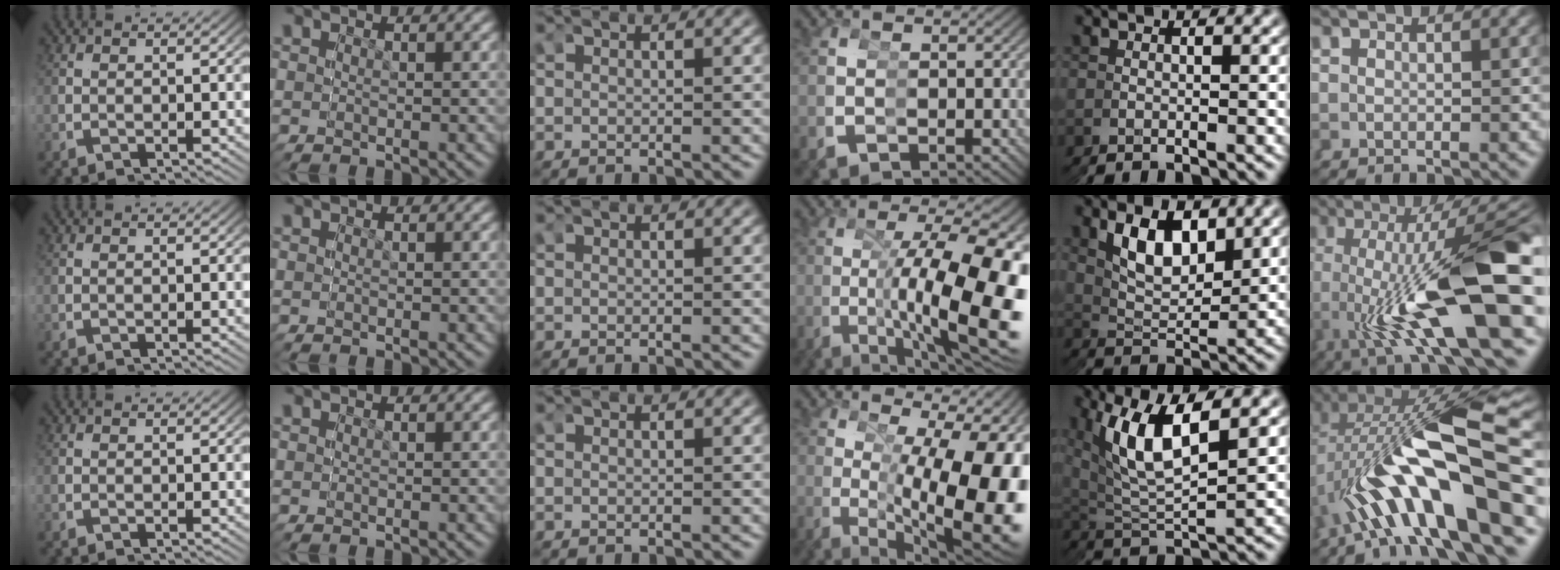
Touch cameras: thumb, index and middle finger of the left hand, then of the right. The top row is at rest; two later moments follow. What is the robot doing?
{"motion": "grasp_and_lifting", "object": "cubes"}